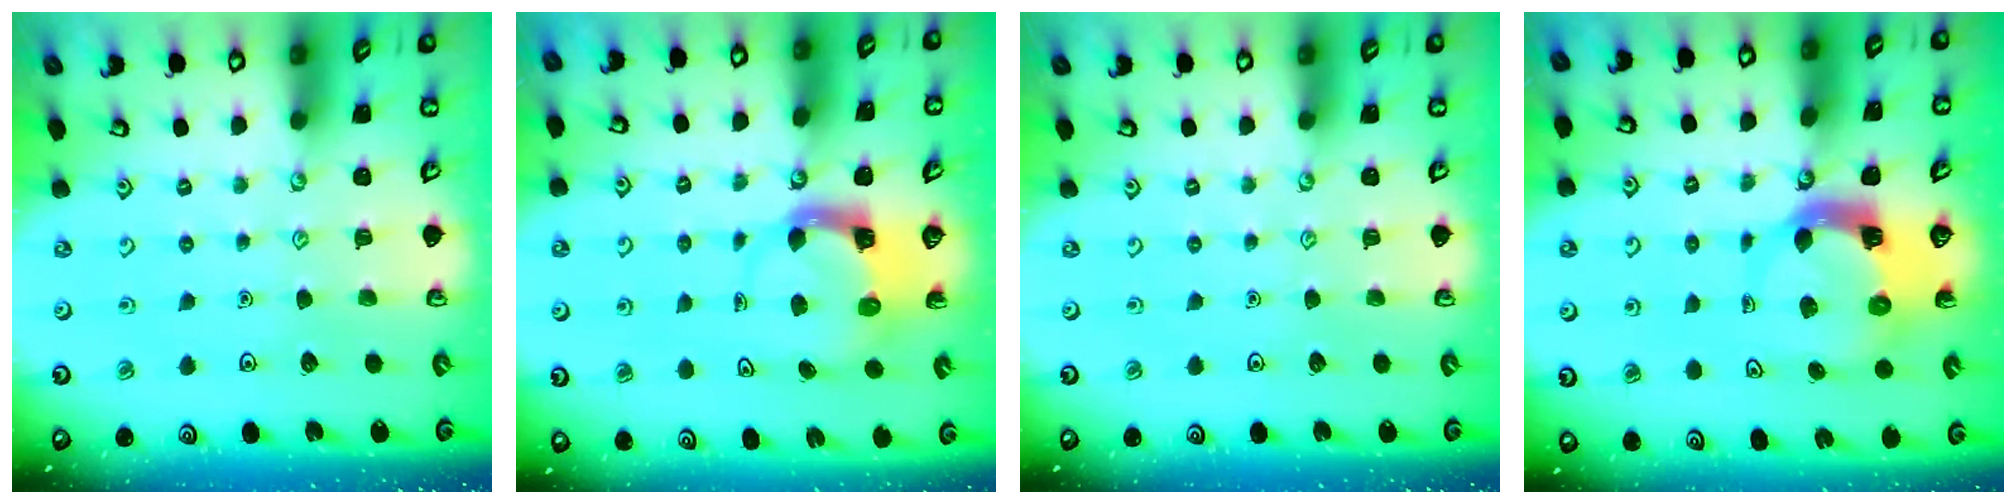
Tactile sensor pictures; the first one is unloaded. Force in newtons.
{"total": 3.8, "press": 3.7, "slide": 0.5}
{"total": 0.0}
{"total": 4.6, "press": 4.6, "slide": 0.5}